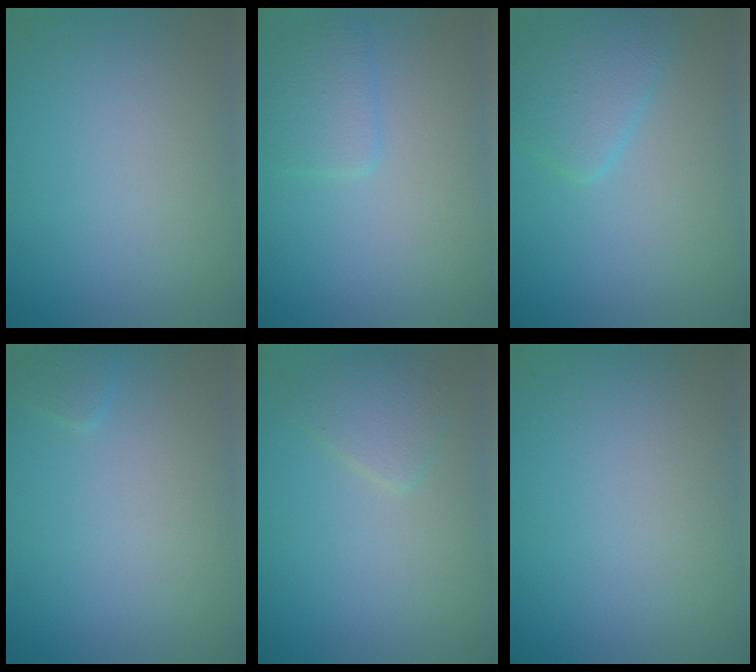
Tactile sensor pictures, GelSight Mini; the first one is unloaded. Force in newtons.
{"total": 2.0, "press": 2.0, "slide": 0.1}
{"total": 3.4, "press": 3.4, "slide": 0.1}
{"total": 0.8, "press": 0.7, "slide": 0.2}
{"total": 2.0, "press": 2.0, "slide": 0.1}
{"total": 0.0}